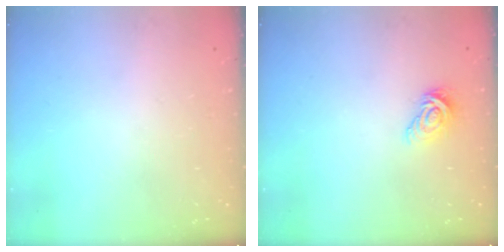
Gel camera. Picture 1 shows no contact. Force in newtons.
{"total": 8.0, "press": 8.0, "slide": 0.3}